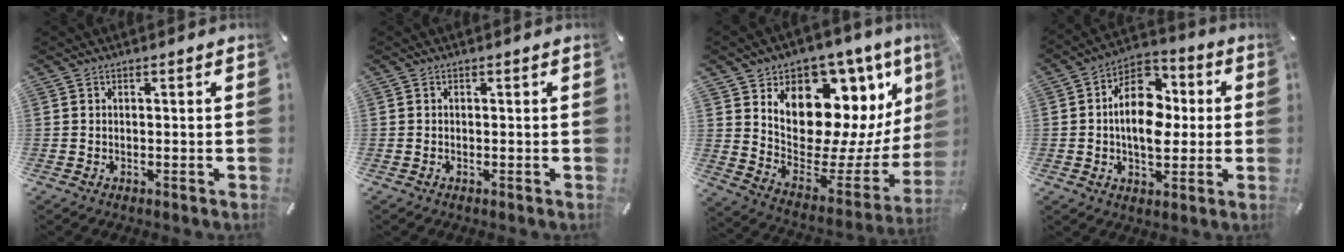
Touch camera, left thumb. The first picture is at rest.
{"total": 0.0}
{"total": 15.9, "force": [6.7, 10.9, 9.4], "torque": [-0.146, -0.081, 0.123]}
{"total": 14.0, "force": [0.2, 9.9, 9.9], "torque": [-0.163, 0.003, 0.003]}